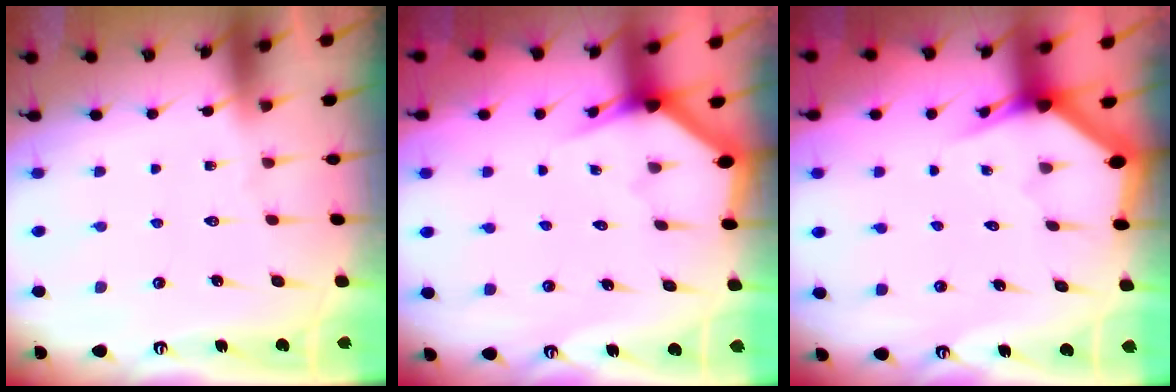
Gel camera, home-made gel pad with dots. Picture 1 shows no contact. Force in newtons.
{"total": 3.1, "press": 3.1, "slide": 0.1}
{"total": 3.1, "press": 3.1, "slide": 0.1}